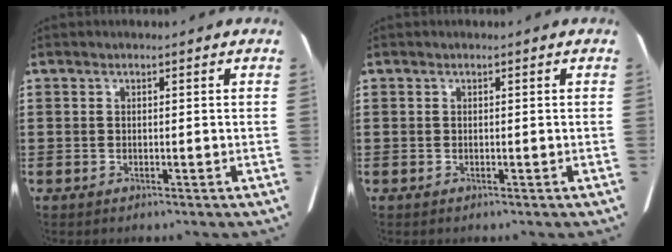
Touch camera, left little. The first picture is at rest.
{"total": 0.0}